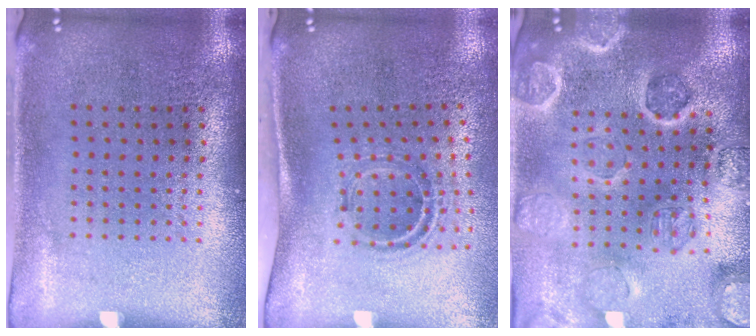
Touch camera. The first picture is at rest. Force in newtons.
{"total": 1.1, "press": 1.0, "slide": 0.5}
{"total": 2.9, "press": 2.9, "slide": 0.3}